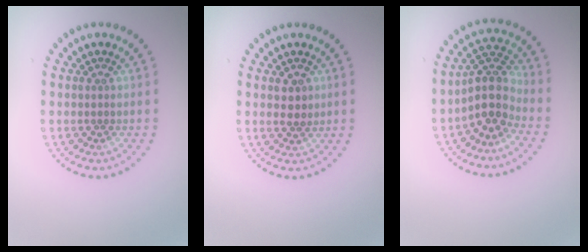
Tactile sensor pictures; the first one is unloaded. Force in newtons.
{"total": 1.9, "press": 1.8, "slide": 0.6}
{"total": 4.1, "press": 3.2, "slide": 2.5}